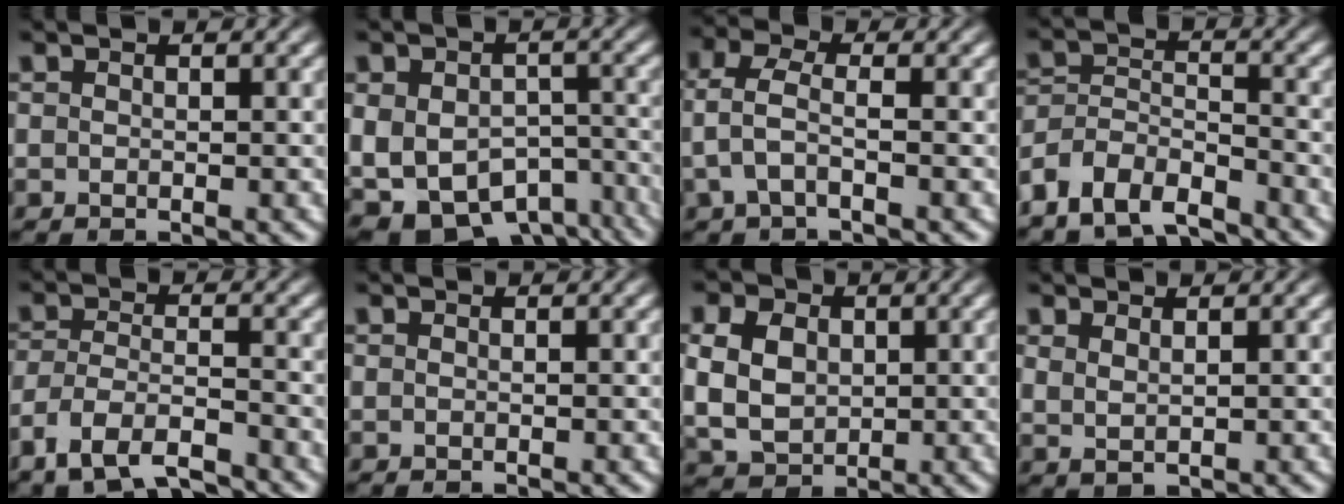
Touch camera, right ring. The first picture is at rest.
{"total": 14.6, "force": [-7.1, 10.8, 6.7], "torque": [-0.144, -0.073, -0.094]}
{"total": 3.2, "force": [0.1, 2.0, 2.5], "torque": [-0.060, -0.006, 0.004]}
{"total": 8.1, "force": [-5.0, 5.9, 2.4], "torque": [-0.063, -0.032, -0.091]}
{"total": 5.8, "force": [-3.9, 3.0, 3.0], "torque": [-0.061, -0.031, -0.056]}
{"total": 0.0}
{"total": 7.7, "force": [0.3, 6.8, 3.7], "torque": [-0.088, -0.025, 0.014]}
{"total": 1.6, "force": [1.3, 0.3, 0.8], "torque": [-0.011, -0.001, 0.034]}